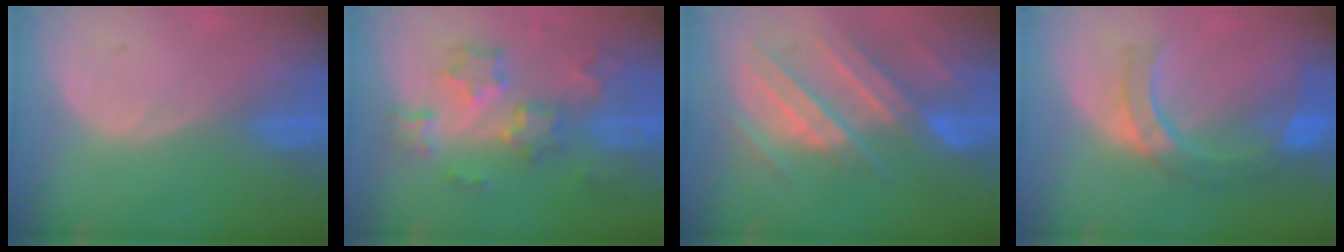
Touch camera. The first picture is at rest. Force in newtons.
{"total": 9.2, "press": 8.1, "slide": 4.4}
{"total": 11.0, "press": 9.8, "slide": 5.0}
{"total": 8.9, "press": 7.9, "slide": 4.0}